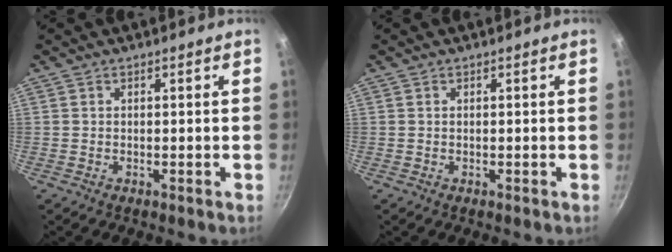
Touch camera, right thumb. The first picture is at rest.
{"total": 0.0}